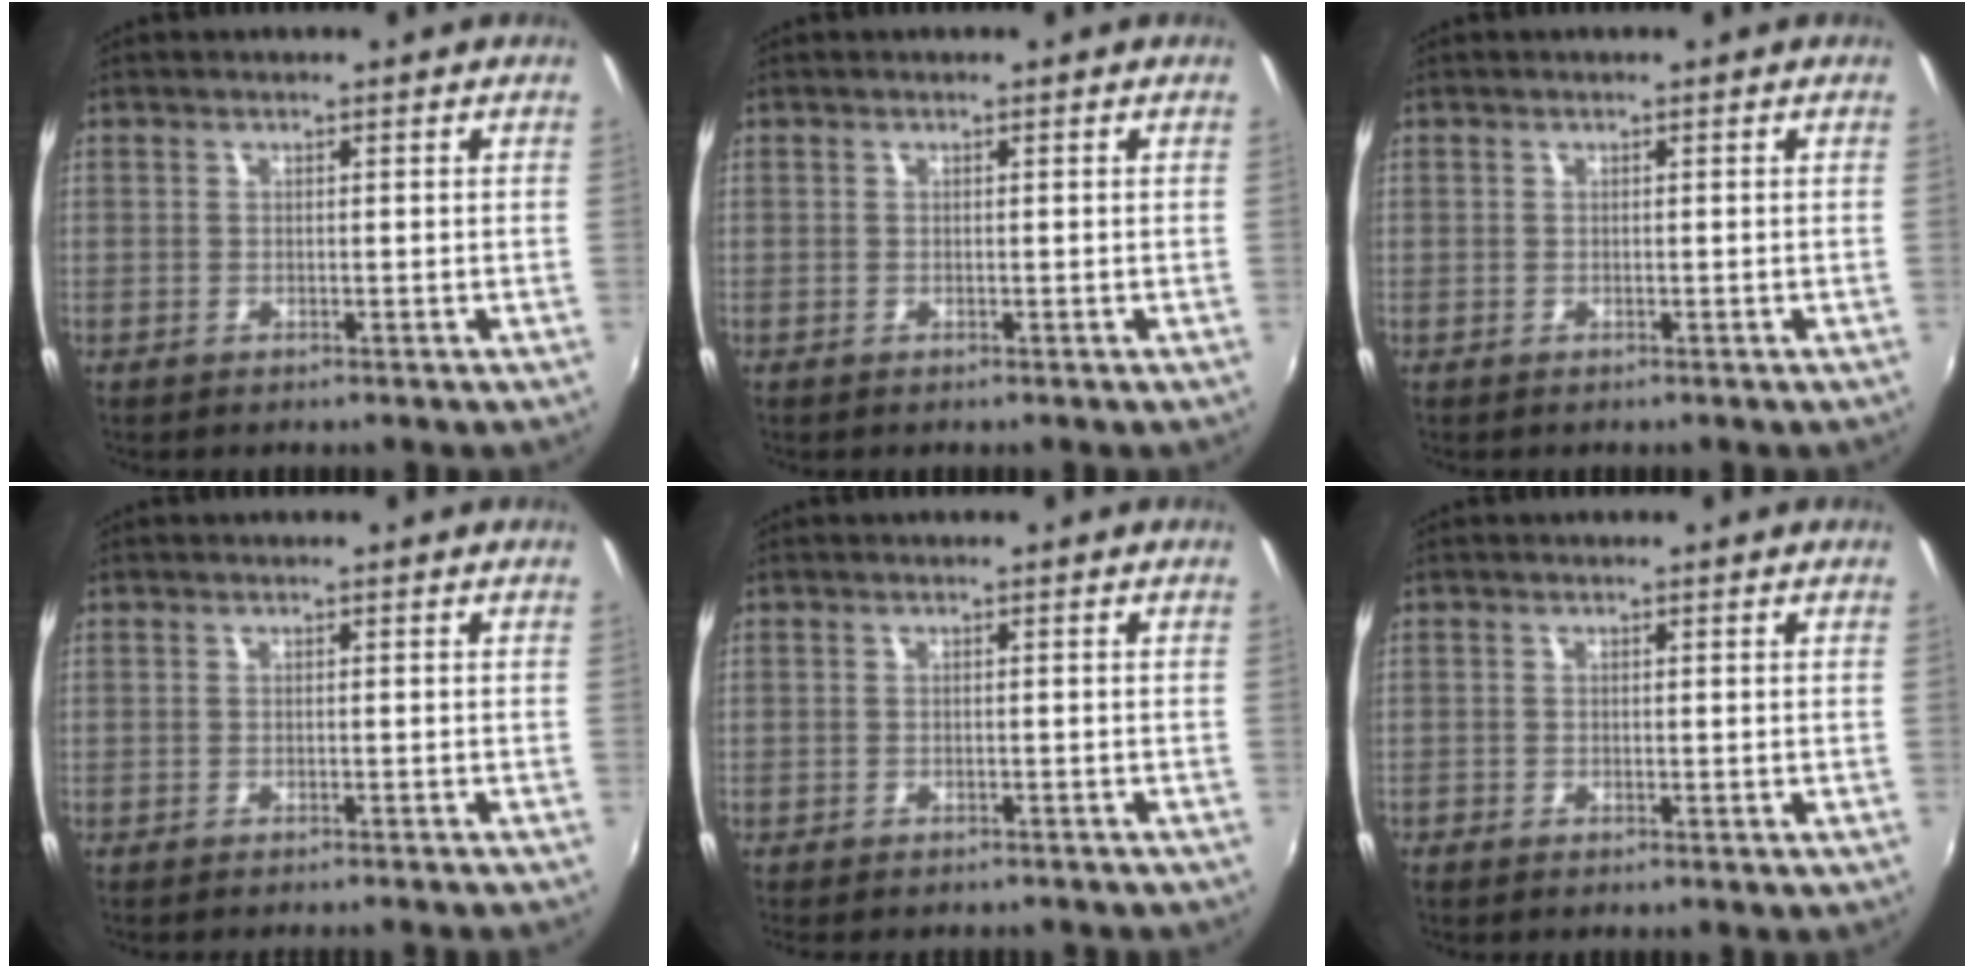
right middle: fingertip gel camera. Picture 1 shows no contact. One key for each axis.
{"total": 0.0}
{"total": 0.0}
{"total": 3.8, "fx": -3.5, "fy": -0.1, "fz": 1.5, "tx": -0.037, "ty": -0.010, "tz": -0.052}
{"total": 6.8, "fx": -6.0, "fy": 1.7, "fz": 2.7, "tx": -0.060, "ty": -0.017, "tz": -0.081}
{"total": 0.9, "fx": -0.9, "fy": 0.3, "fz": 0.2, "tx": -0.007, "ty": -0.004, "tz": -0.020}